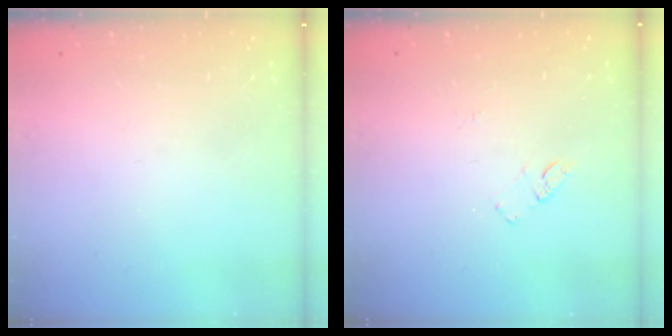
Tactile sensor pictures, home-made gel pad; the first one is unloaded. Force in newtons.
{"total": 6.2, "press": 6.2, "slide": 0.5}